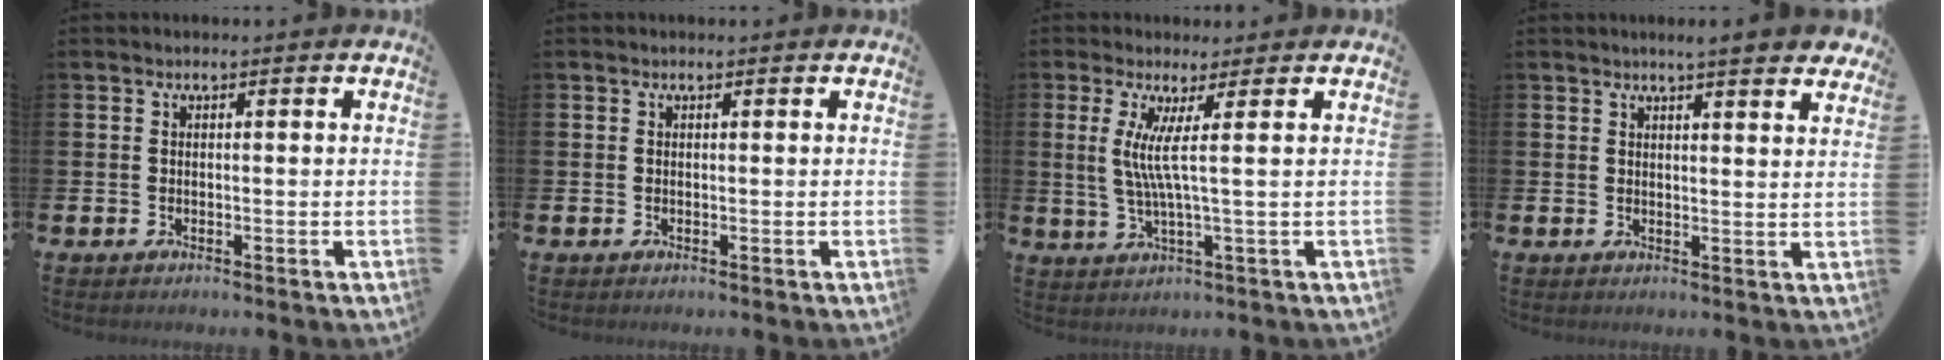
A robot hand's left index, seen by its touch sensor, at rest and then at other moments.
{"total": 0.0}
{"total": 5.2, "force": [1.3, -0.7, 5.0], "torque": [-0.104, -0.013, 0.023]}
{"total": 4.1, "force": [3.9, -0.1, 1.4], "torque": [-0.014, -0.022, 0.065]}